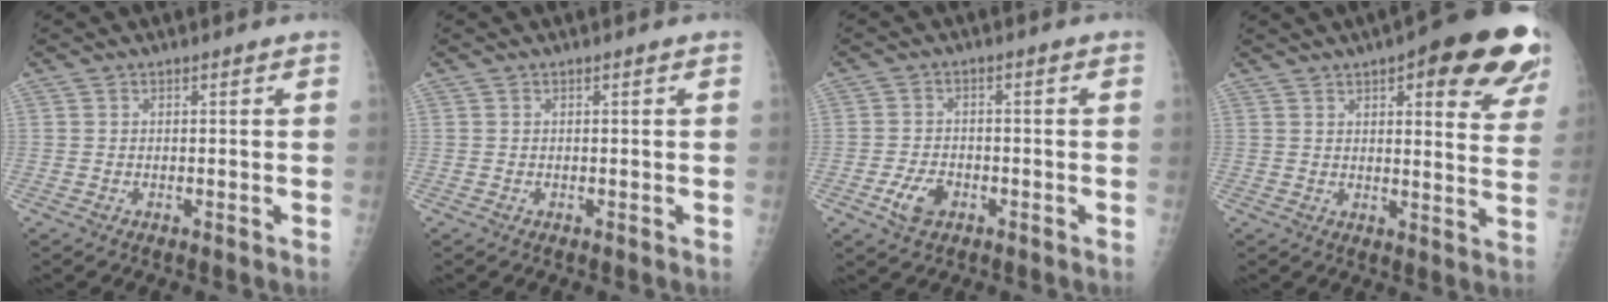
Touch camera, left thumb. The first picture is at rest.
{"total": 0.0}
{"total": 4.8, "force": [-2.2, 2.9, 3.0], "torque": [-0.056, 0.011, -0.040]}
{"total": 19.9, "force": [10.8, 6.3, 15.5], "torque": [-0.158, -0.032, 0.125]}